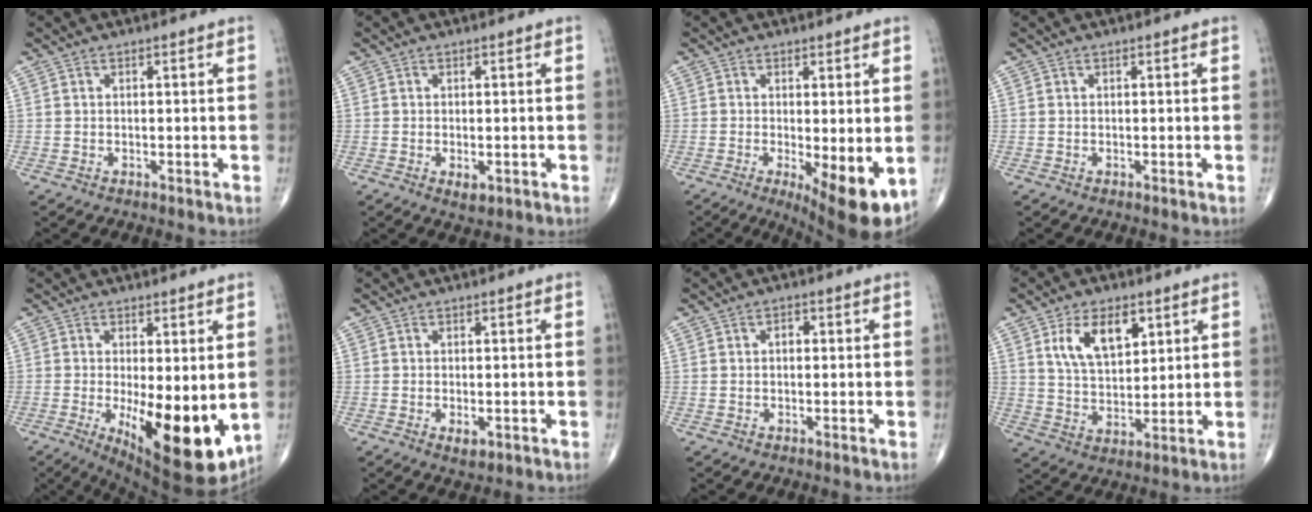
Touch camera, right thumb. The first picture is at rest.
{"total": 2.3, "force": [-0.7, 1.2, 1.8], "torque": [-0.026, -0.003, -0.007]}
{"total": 10.0, "force": [-2.7, 3.0, 9.2], "torque": [-0.128, -0.023, -0.033]}
{"total": 0.0}
{"total": 16.3, "force": [-2.9, 6.0, 14.8], "torque": [-0.204, -0.033, -0.022]}
{"total": 2.4, "force": [-0.7, 1.2, 1.9], "torque": [-0.027, -0.002, -0.009]}
{"total": 1.7, "force": [0.2, 1.1, 1.3], "torque": [-0.018, 0.008, 0.003]}
{"total": 10.5, "force": [4.6, 5.8, 7.5], "torque": [-0.111, -0.019, 0.090]}